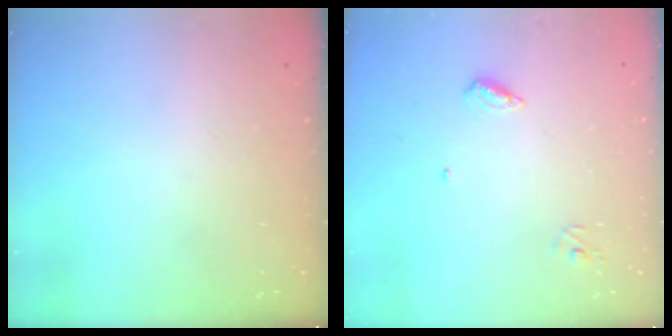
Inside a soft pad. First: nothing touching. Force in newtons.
{"total": 5.3, "press": 5.3, "slide": 0.6}